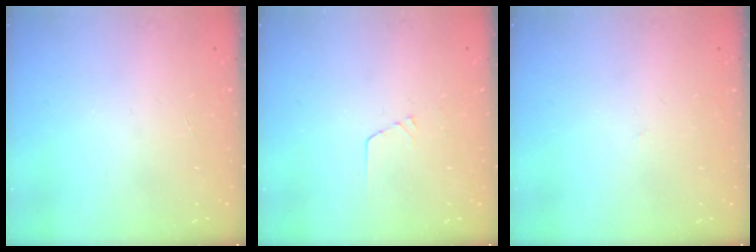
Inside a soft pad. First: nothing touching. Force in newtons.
{"total": 3.2, "press": 3.2, "slide": 0.3}
{"total": 2.5, "press": 2.5, "slide": 0.3}